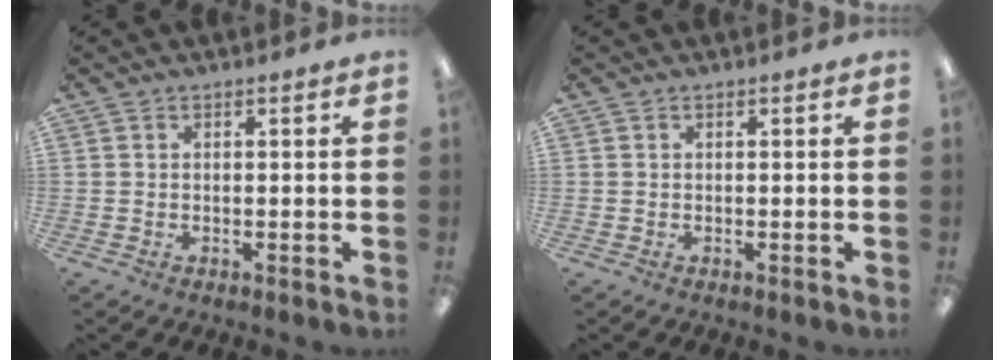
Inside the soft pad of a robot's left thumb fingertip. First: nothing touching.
{"total": 0.0}